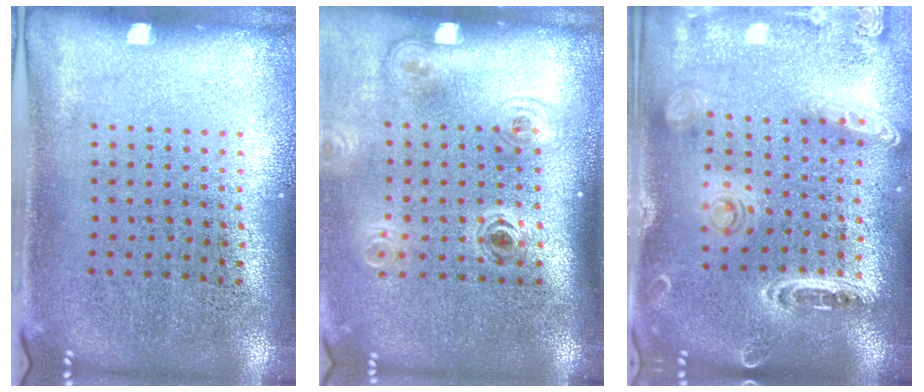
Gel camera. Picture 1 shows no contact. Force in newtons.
{"total": 1.9, "press": 1.2, "slide": 1.4}
{"total": 1.5, "press": 1.5, "slide": 0.1}